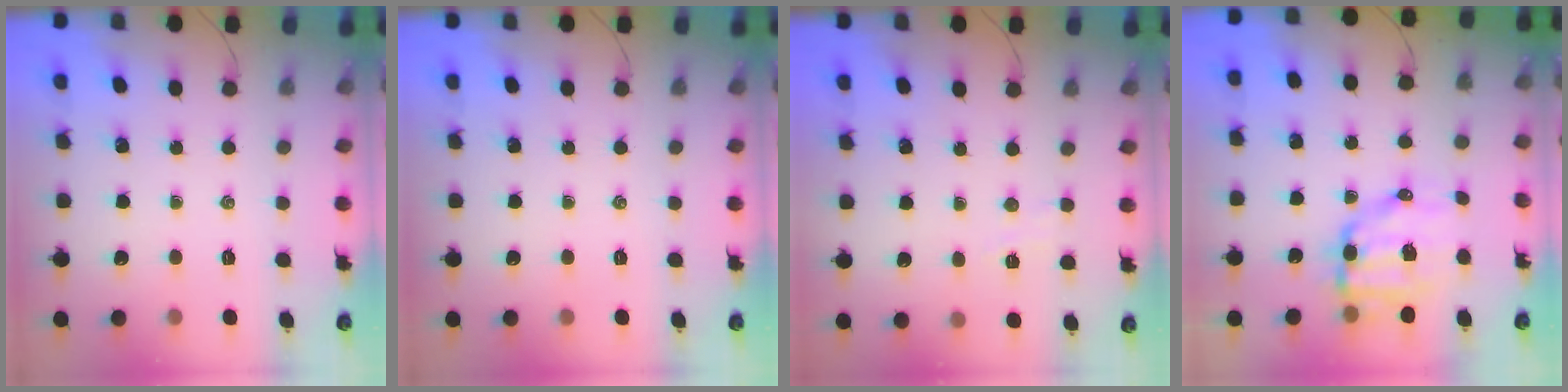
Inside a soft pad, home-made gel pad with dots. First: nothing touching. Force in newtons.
{"total": 0.0}
{"total": 2.9, "press": 2.7, "slide": 1.0}
{"total": 10.0, "press": 9.8, "slide": 2.2}